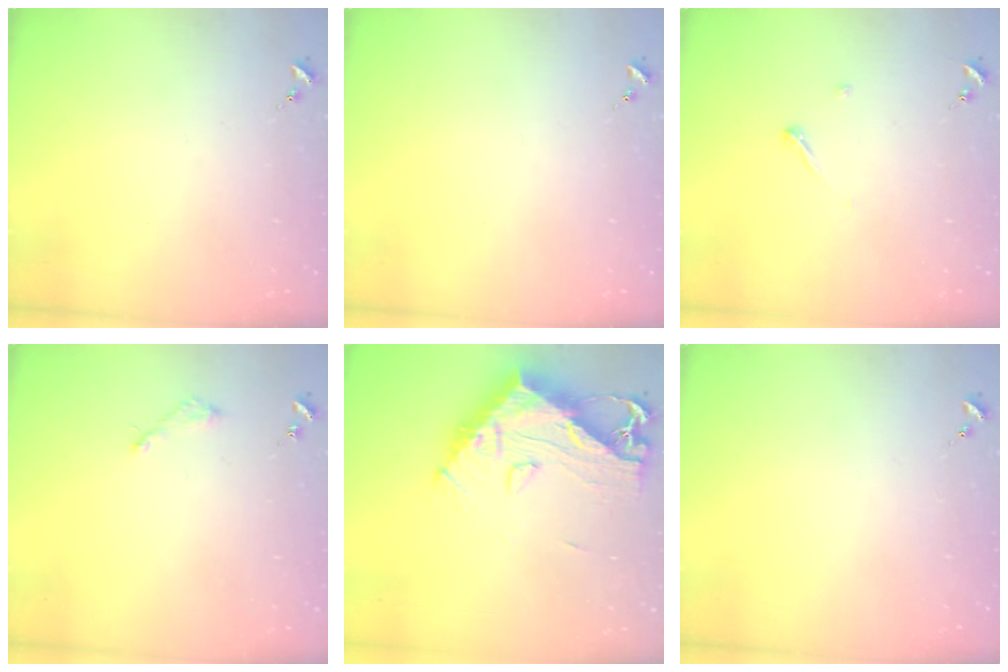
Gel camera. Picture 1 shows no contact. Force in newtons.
{"total": 0.0}
{"total": 3.4, "press": 3.4, "slide": 0.4}
{"total": 3.1, "press": 3.0, "slide": 0.3}
{"total": 15.8, "press": 15.7, "slide": 1.7}
{"total": 0.0}